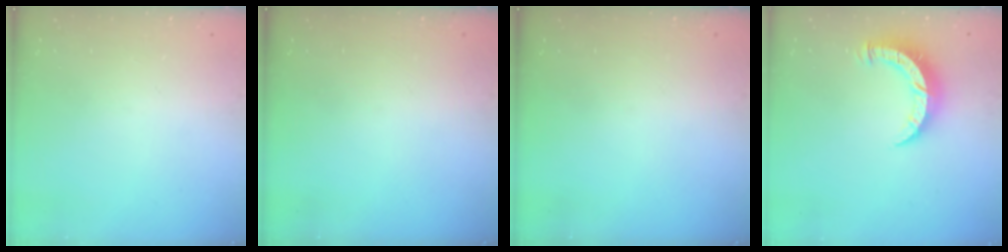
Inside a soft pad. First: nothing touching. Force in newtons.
{"total": 0.0}
{"total": 0.0}
{"total": 8.2, "press": 8.2, "slide": 1.0}